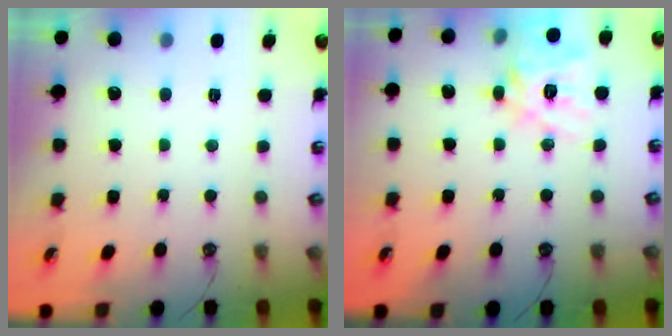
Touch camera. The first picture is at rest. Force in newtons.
{"total": 15.4, "press": 15.2, "slide": 2.1}